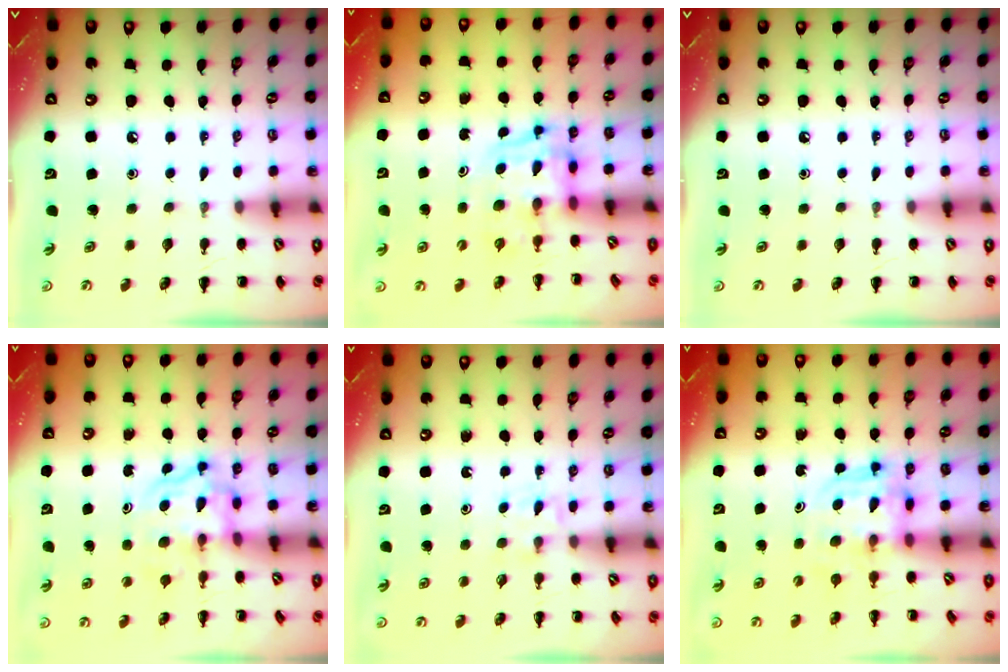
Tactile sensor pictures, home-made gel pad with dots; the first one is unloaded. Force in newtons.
{"total": 3.4, "press": 3.4, "slide": 0.6}
{"total": 0.0}
{"total": 3.6, "press": 3.6, "slide": 0.4}
{"total": 2.9, "press": 2.7, "slide": 1.1}
{"total": 3.6, "press": 3.6, "slide": 0.2}